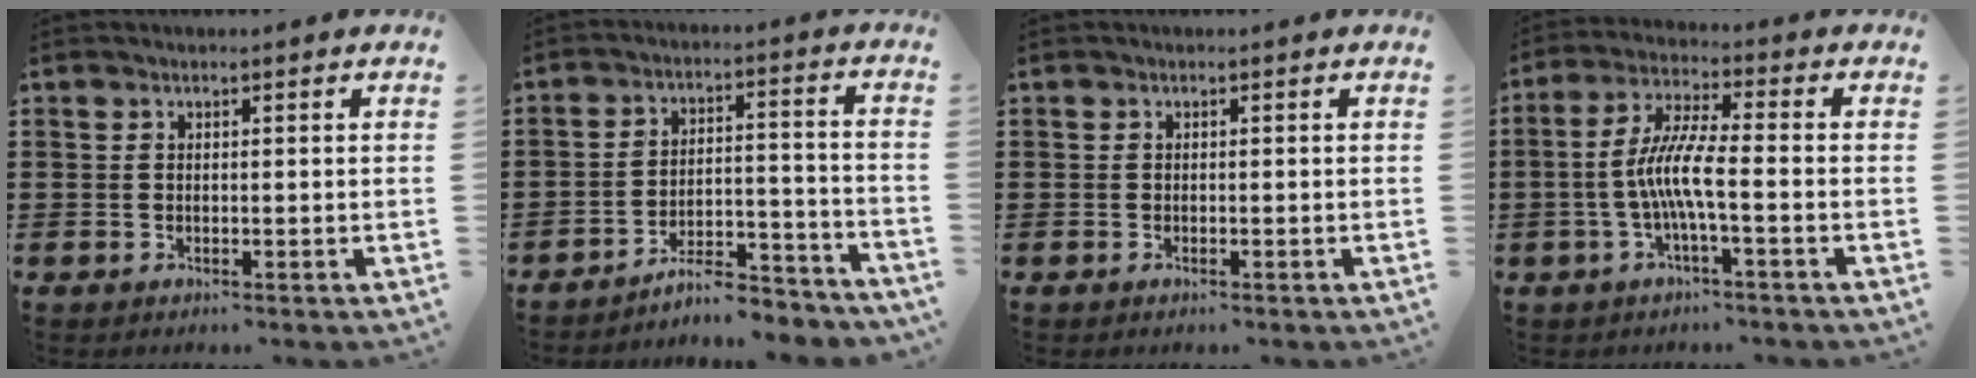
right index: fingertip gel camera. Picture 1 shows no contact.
{"total": 7.0, "force": [-6.6, 1.1, 2.2], "torque": [-0.029, 0.019, -0.125]}
{"total": 0.0}
{"total": 7.5, "force": [-2.0, 0.9, 7.2], "torque": [-0.159, -0.011, -0.048]}